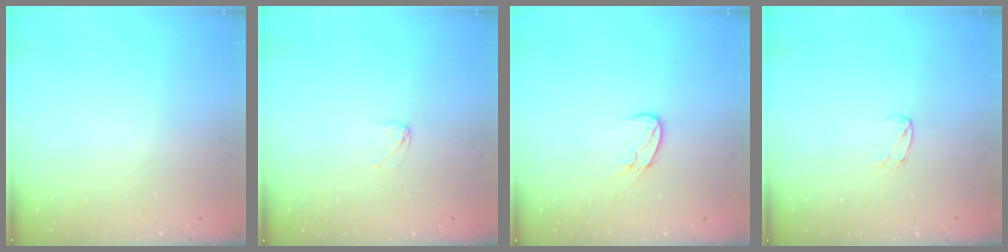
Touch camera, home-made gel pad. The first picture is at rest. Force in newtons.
{"total": 2.7, "press": 2.7, "slide": 0.2}
{"total": 6.6, "press": 6.6, "slide": 0.7}
{"total": 3.6, "press": 3.6, "slide": 0.3}